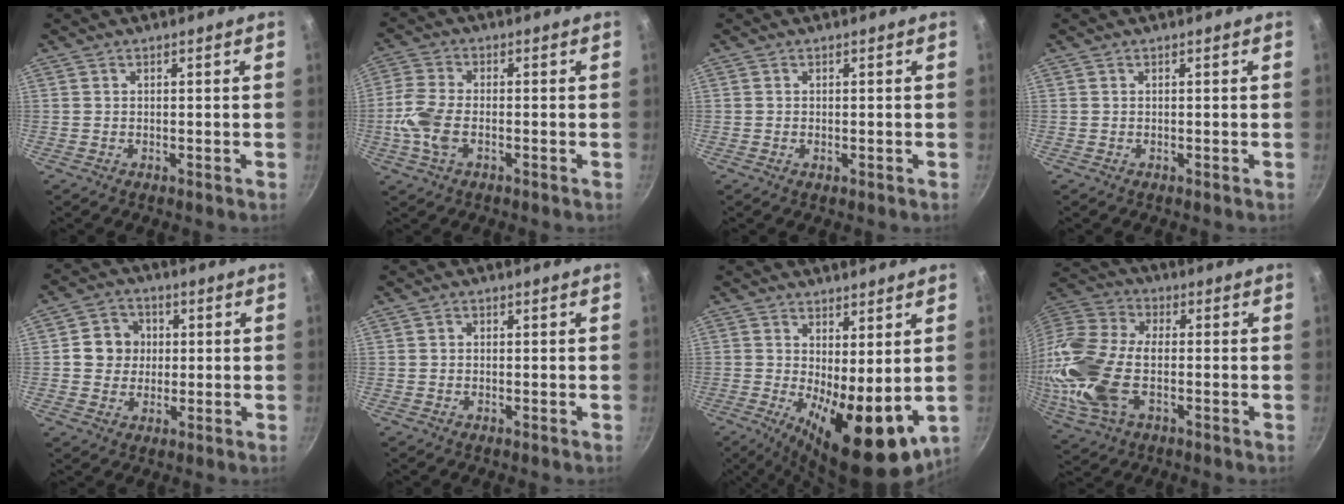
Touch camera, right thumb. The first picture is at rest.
{"total": 7.3, "force": [-1.8, 4.0, 5.9], "torque": [-0.132, 0.011, -0.047]}
{"total": 0.6, "force": [-0.2, 0.3, 0.5], "torque": [-0.009, 0.000, -0.003]}
{"total": 0.0}
{"total": 7.1, "force": [0.8, 6.6, 2.6], "torque": [-0.005, 0.007, 0.002]}
{"total": 0.8, "force": [0.0, 0.7, 0.4], "torque": [-0.006, 0.006, -0.001]}
{"total": 14.6, "force": [-0.9, 5.8, 13.4], "torque": [-0.172, -0.018, 0.002]}
{"total": 20.0, "force": [-3.0, 11.6, 16.0], "torque": [-0.343, 0.021, -0.067]}